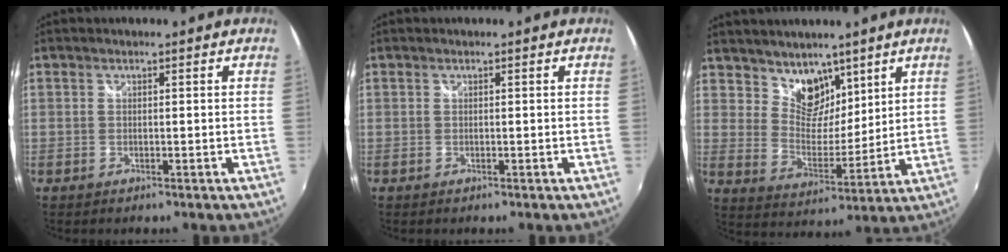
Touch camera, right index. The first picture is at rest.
{"total": 0.0}
{"total": 8.8, "force": [6.4, 5.3, 2.8], "torque": [-0.038, -0.006, 0.119]}